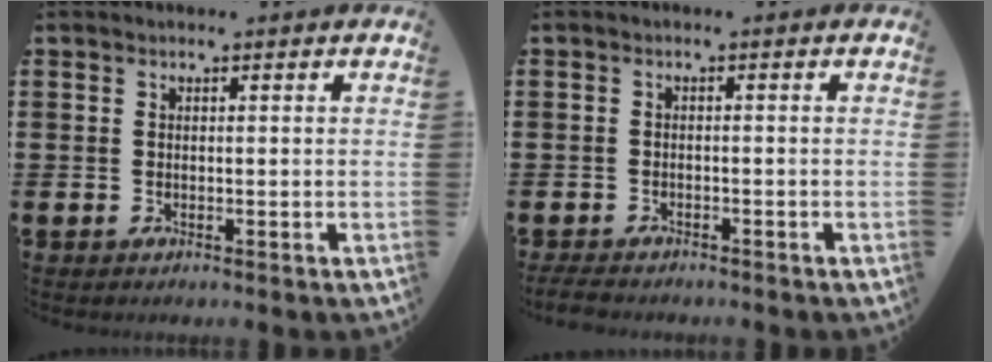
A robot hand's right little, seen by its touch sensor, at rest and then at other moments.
{"total": 1.4, "force": [-1.3, 0.3, 0.5], "torque": [-0.011, 0.003, -0.027]}